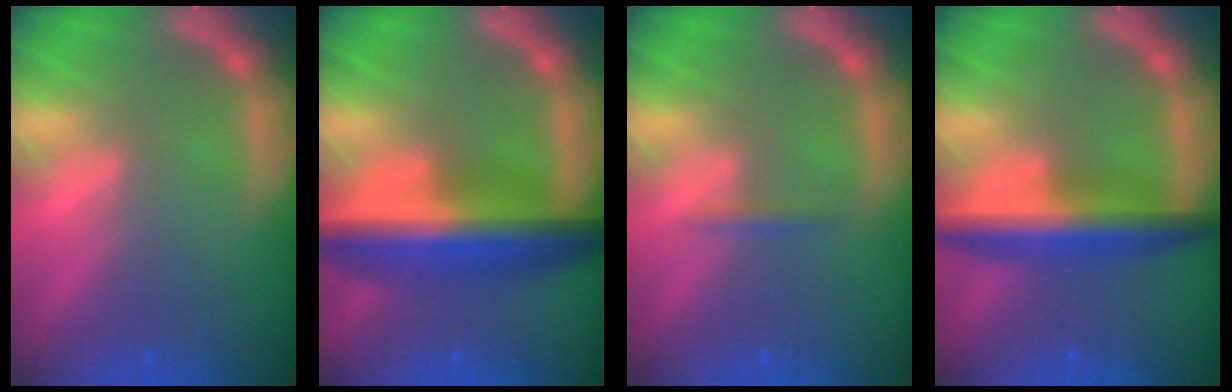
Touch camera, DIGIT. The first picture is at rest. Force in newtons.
{"total": 9.5}
{"total": 0.9}
{"total": 6.6}